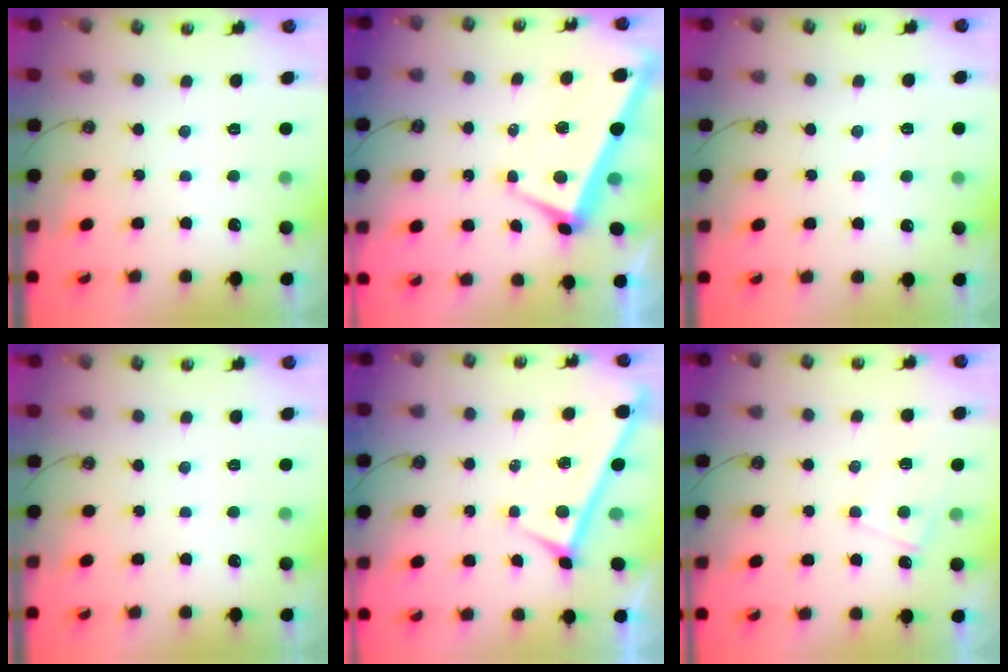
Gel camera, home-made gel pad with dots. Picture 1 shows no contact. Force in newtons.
{"total": 1.1, "press": 0.4, "slide": 1.0}
{"total": 2.5, "press": 2.5, "slide": 0.3}
{"total": 0.0}
{"total": 0.0}
{"total": 1.6, "press": 1.6, "slide": 0.5}